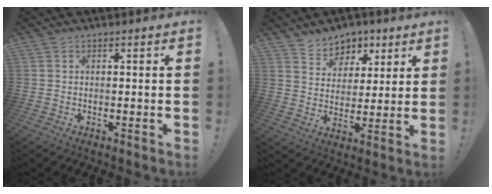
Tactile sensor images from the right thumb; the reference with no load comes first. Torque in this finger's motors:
{"motor_torque": [0.00, 0.00, 0.04, 0.01, 0.00]}